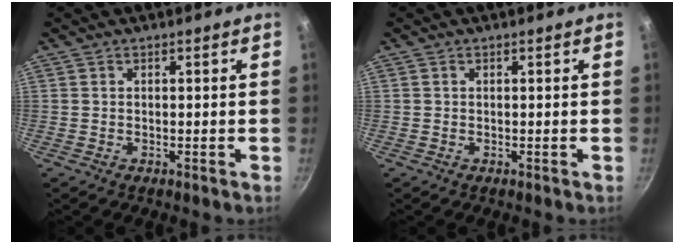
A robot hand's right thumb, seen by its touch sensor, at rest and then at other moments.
{"total": 0.0}